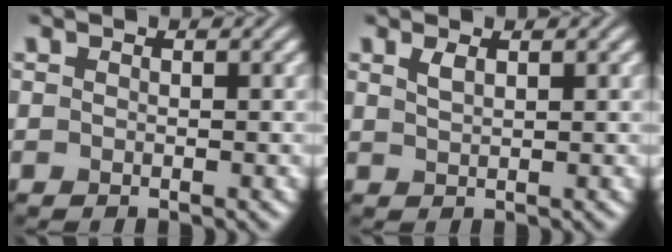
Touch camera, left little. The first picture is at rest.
{"total": 1.1, "force": [0.7, 0.3, 0.7], "torque": [-0.016, 0.001, 0.015]}